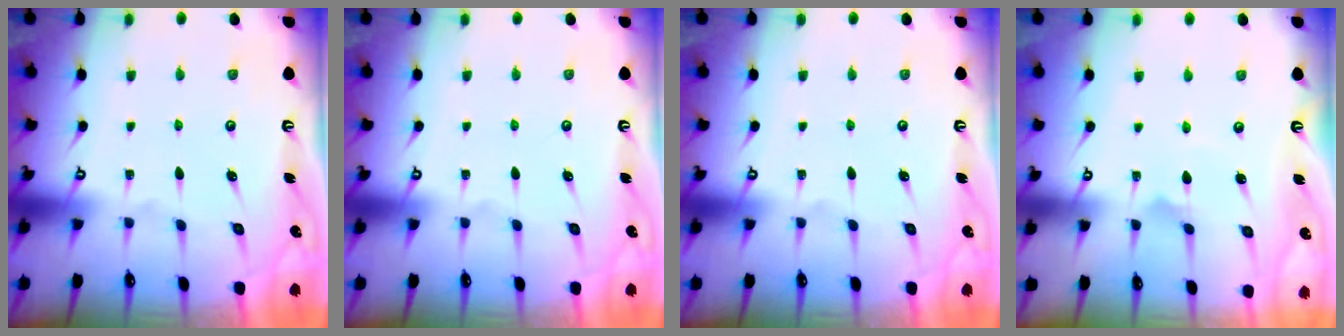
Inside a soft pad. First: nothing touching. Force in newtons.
{"total": 0.0}
{"total": 0.0}
{"total": 2.9, "press": 2.9, "slide": 0.2}